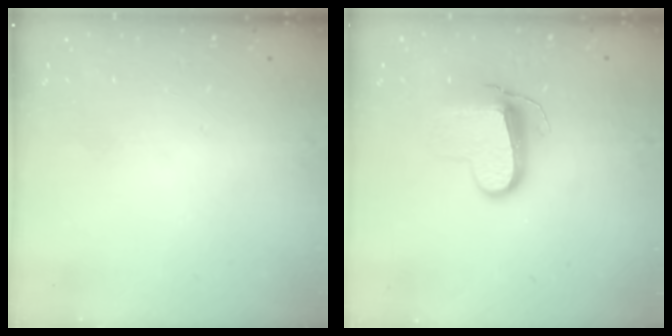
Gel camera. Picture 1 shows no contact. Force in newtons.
{"total": 10.5, "press": 10.5, "slide": 0.8}